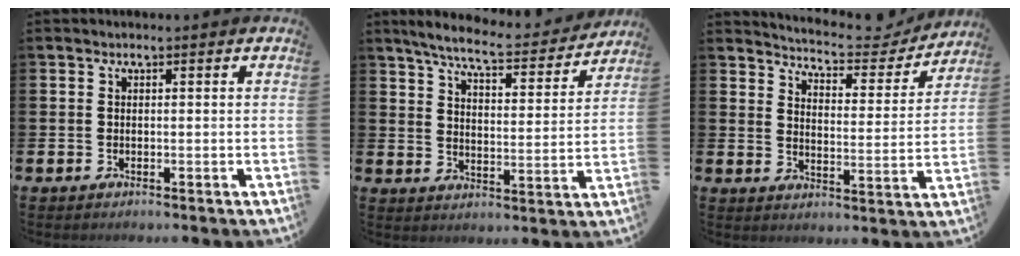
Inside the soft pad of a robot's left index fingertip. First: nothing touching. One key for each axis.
{"total": 7.3, "fx": 6.7, "fy": 0.5, "fz": 2.8, "tx": -0.077, "ty": -0.042, "tz": 0.112}
{"total": 5.4, "fx": 5.3, "fy": 0.9, "fz": 0.9, "tx": -0.031, "ty": -0.047, "tz": 0.085}